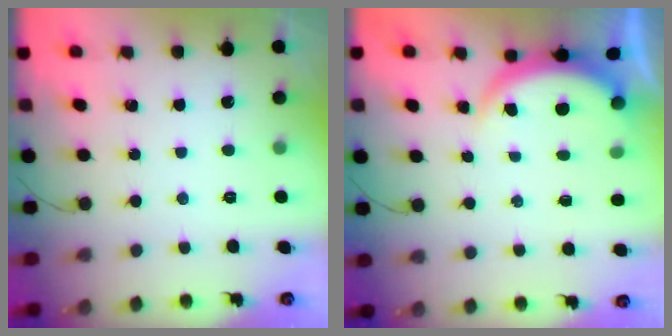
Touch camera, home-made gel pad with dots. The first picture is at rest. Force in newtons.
{"total": 5.1, "press": 5.0, "slide": 0.4}